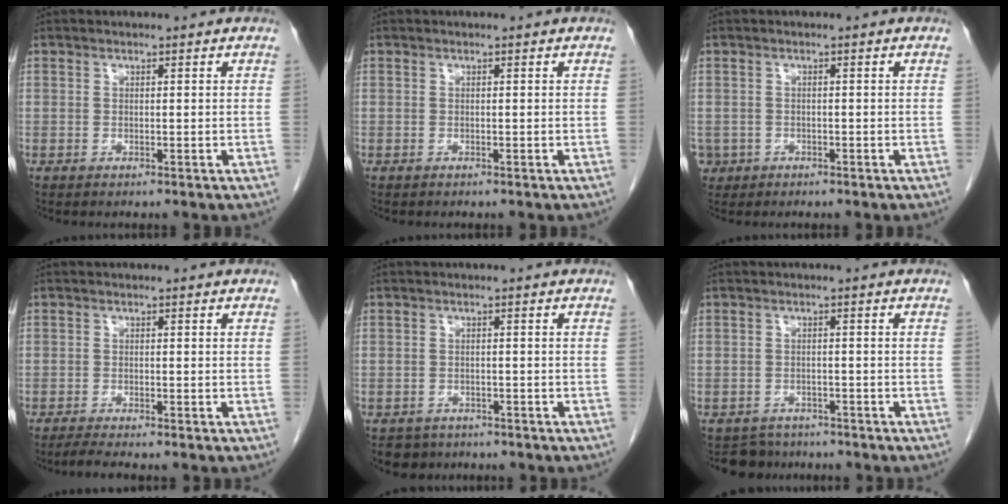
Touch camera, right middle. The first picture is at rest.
{"total": 0.0}
{"total": 2.9, "force": [-1.5, 2.5, 0.2], "torque": [-0.005, 0.005, -0.025]}
{"total": 2.0, "force": [-1.8, -0.4, 0.9], "torque": [-0.027, -0.008, -0.036]}
{"total": 3.1, "force": [-2.4, 1.9, -0.2], "torque": [-0.002, 0.004, -0.038]}
{"total": 3.4, "force": [-3.0, 1.5, -0.8], "torque": [0.008, 0.001, -0.048]}